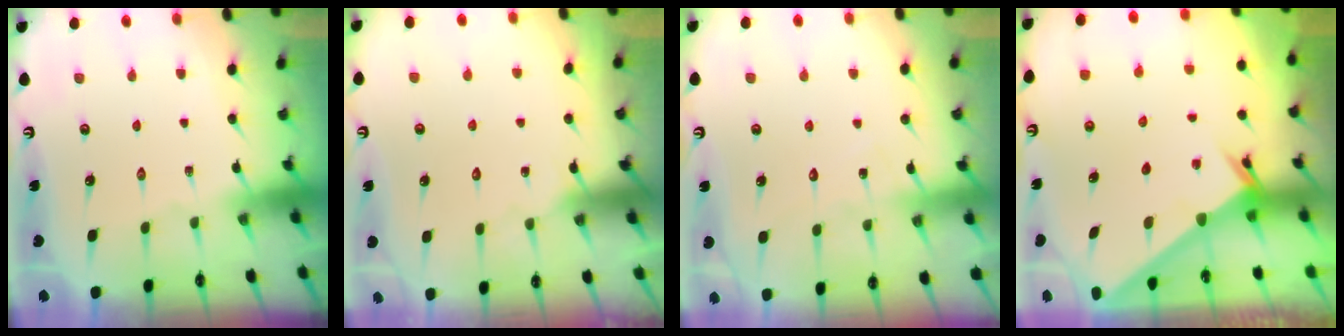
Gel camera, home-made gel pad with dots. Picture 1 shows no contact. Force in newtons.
{"total": 4.8, "press": 4.8, "slide": 0.4}
{"total": 7.8, "press": 7.8, "slide": 0.3}
{"total": 2.4, "press": 2.4, "slide": 0.2}